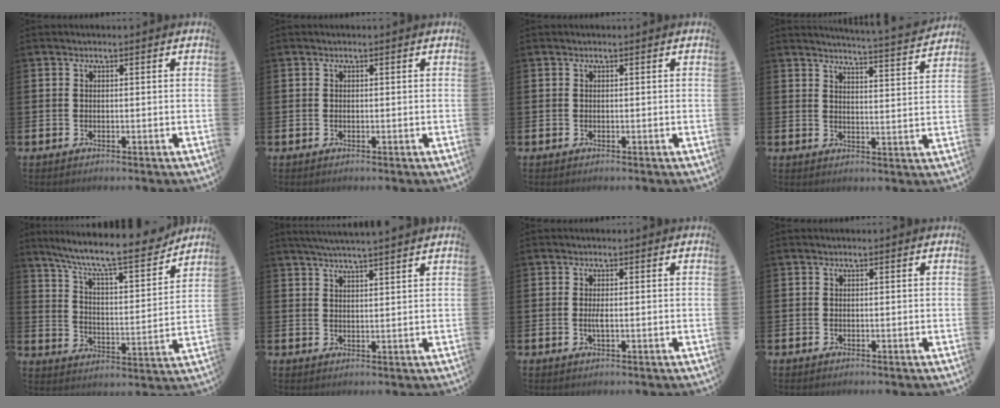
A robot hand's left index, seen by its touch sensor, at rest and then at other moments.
{"total": 0.0}
{"total": 0.0}
{"total": 4.7, "force": [4.6, -0.8, 0.7], "torque": [-0.016, -0.041, 0.076]}
{"total": 10.0, "force": [8.8, 1.4, 4.6], "torque": [-0.112, -0.062, 0.141]}
{"total": 3.9, "force": [3.8, -0.7, 0.6], "torque": [-0.019, -0.014, 0.069]}
{"total": 1.3, "force": [-0.1, 0.3, 1.3], "torque": [-0.028, 0.001, -0.002]}
{"total": 0.0}